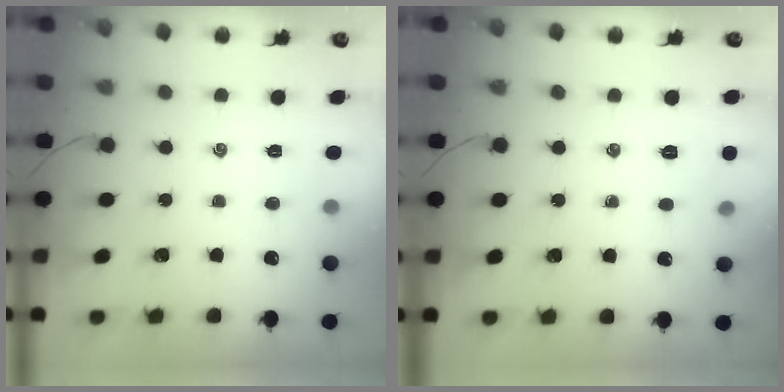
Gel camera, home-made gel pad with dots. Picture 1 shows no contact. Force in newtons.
{"total": 4.0, "press": 3.9, "slide": 1.0}